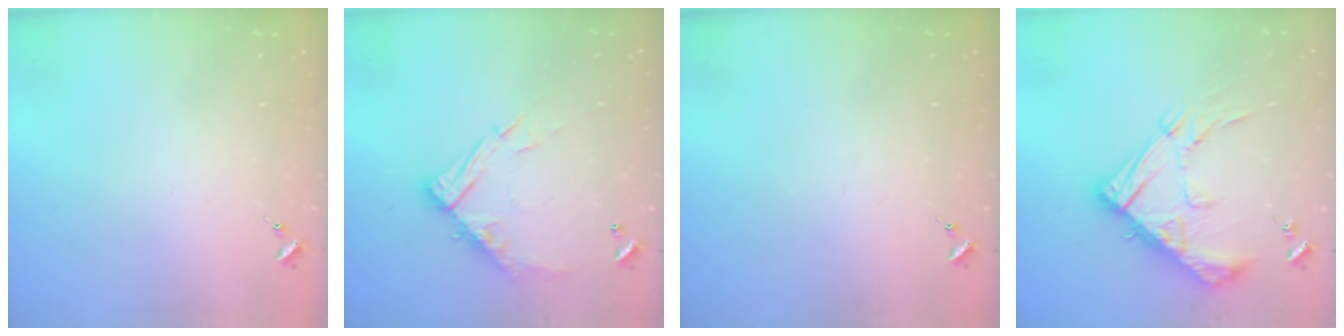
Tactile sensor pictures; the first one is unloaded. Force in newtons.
{"total": 13.3, "press": 13.2, "slide": 1.2}
{"total": 0.0}
{"total": 19.5, "press": 19.4, "slide": 1.8}